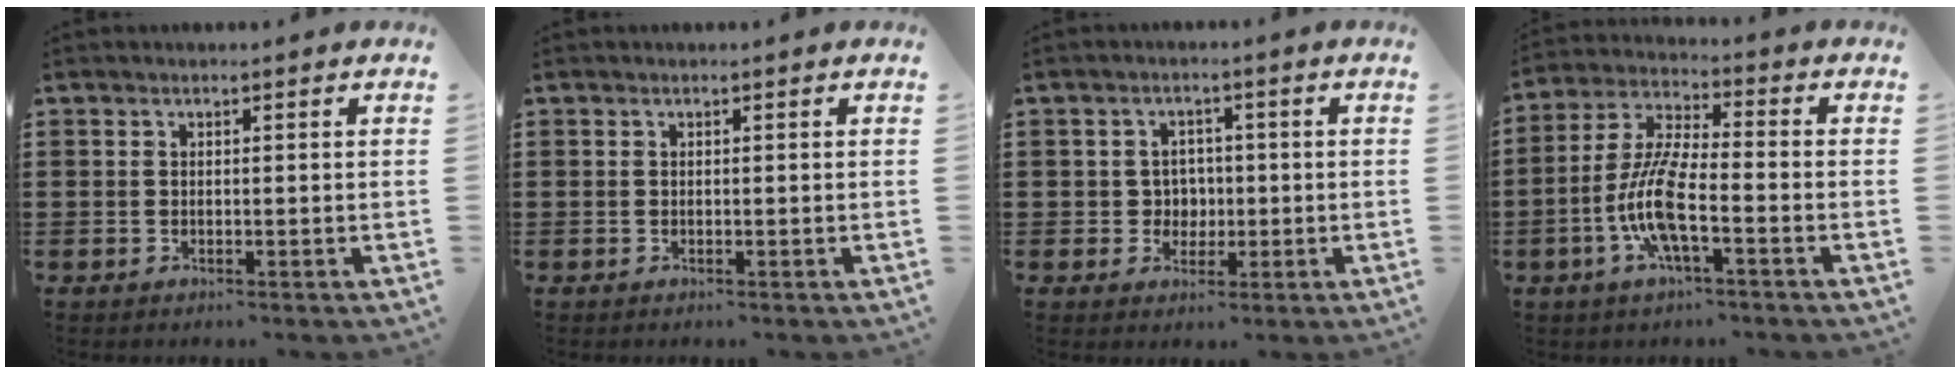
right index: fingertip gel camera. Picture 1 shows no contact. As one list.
[{"total": 0.0}, {"total": 3.3, "force": [-0.3, 3.2, 0.8], "torque": [-0.030, 0.008, -0.010]}, {"total": 9.1, "force": [-3.2, 2.2, 8.2], "torque": [-0.192, -0.014, -0.066]}]